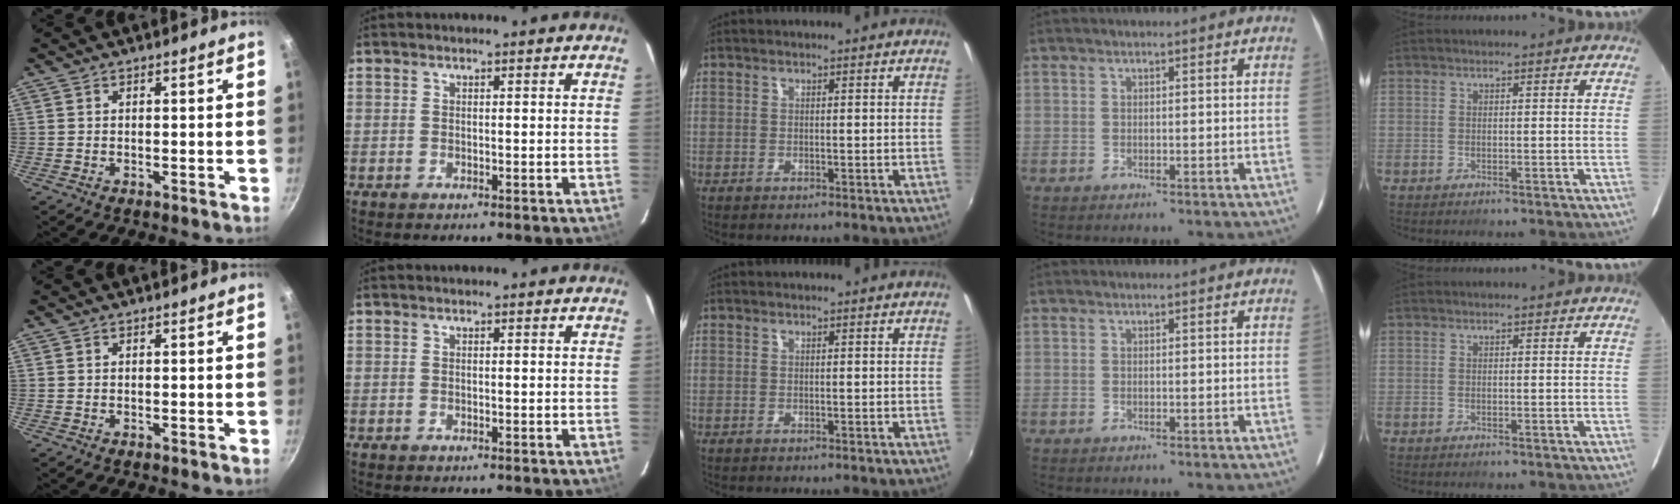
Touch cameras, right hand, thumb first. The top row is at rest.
{}